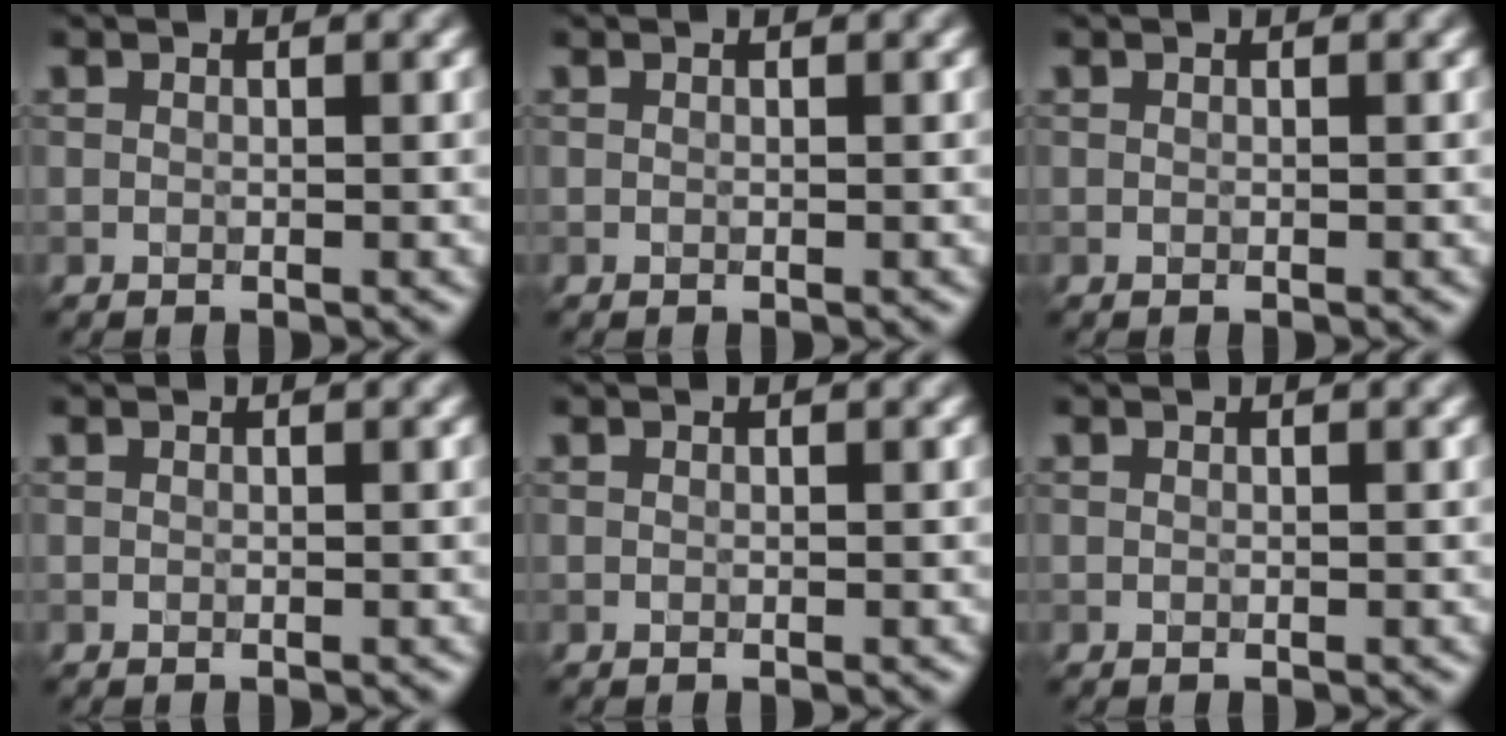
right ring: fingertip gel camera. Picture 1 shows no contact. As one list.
[{"total": 0.0}, {"total": 0.0}, {"total": 0.0}, {"total": 0.0}, {"total": 0.0}]